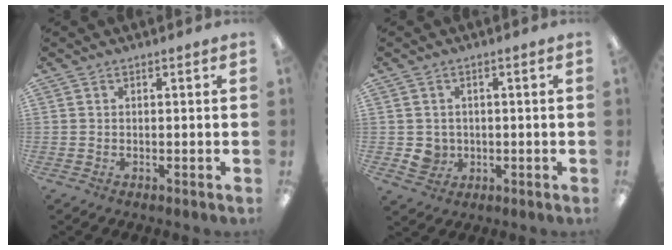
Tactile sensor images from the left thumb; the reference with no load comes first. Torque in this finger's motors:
{"motor_torque": [-0.53, 0.13, -0.21, -0.22, 0.00]}